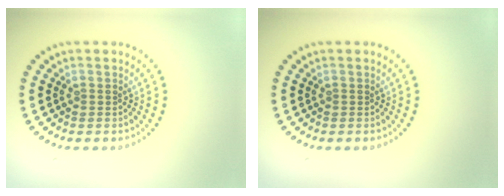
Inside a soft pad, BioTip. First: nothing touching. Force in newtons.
{"total": 0.0}